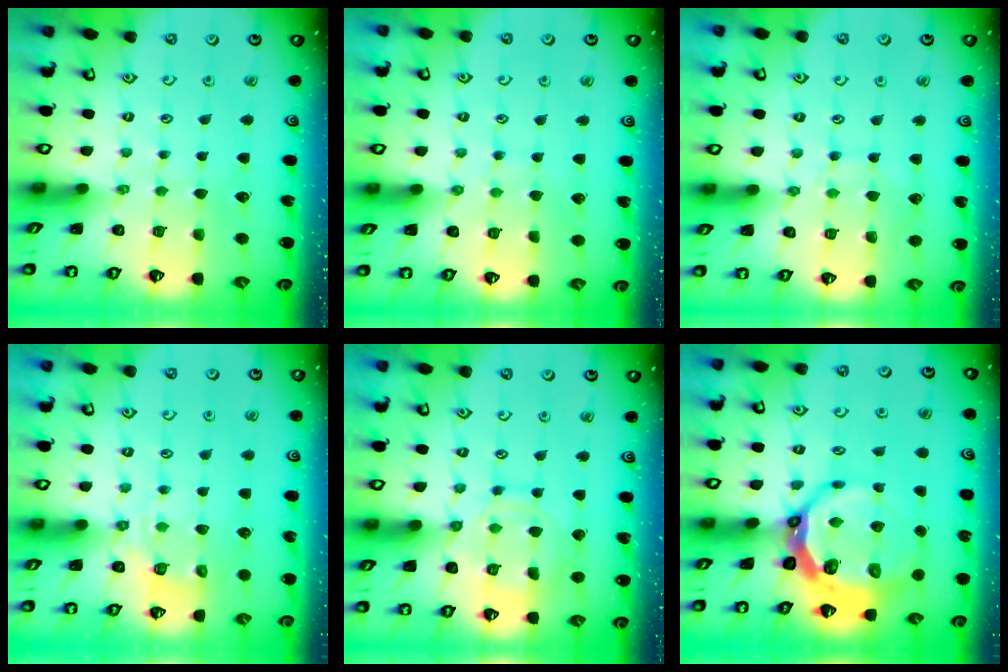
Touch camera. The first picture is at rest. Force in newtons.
{"total": 5.2, "press": 5.2, "slide": 0.4}
{"total": 7.7, "press": 7.6, "slide": 0.6}
{"total": 4.7, "press": 4.4, "slide": 1.4}
{"total": 12.1, "press": 12.0, "slide": 0.9}
{"total": 11.0, "press": 10.1, "slide": 4.3}